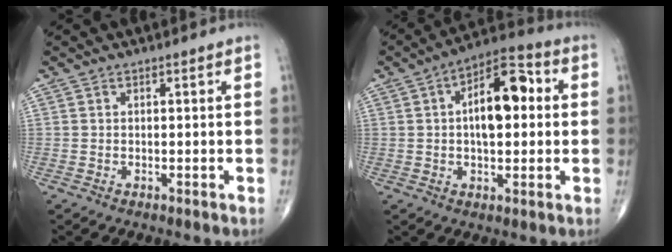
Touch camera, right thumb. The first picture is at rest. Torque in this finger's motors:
{"motor_torque": [1.49, 1.63, 0.49, -0.37, 0.33]}